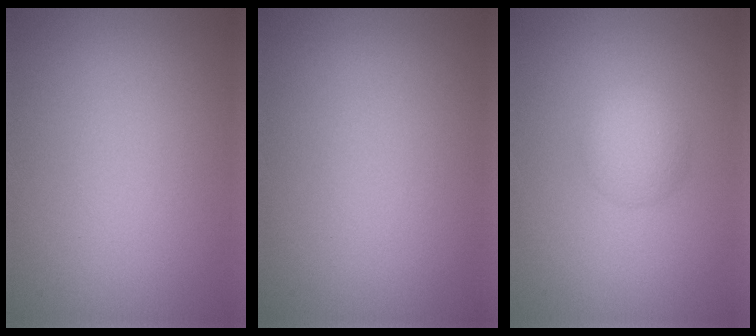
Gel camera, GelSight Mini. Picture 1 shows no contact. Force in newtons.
{"total": 0.0}
{"total": 2.4, "press": 2.4, "slide": 0.1}